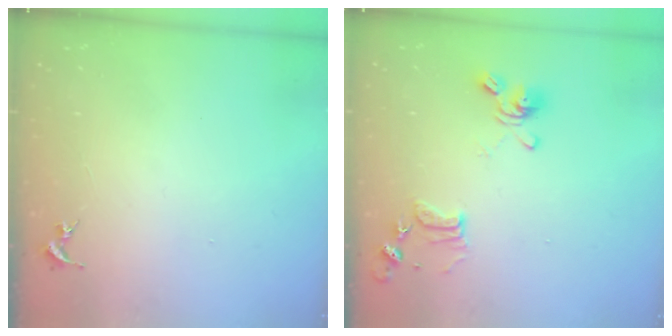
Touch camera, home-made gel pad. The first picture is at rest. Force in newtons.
{"total": 11.9, "press": 11.8, "slide": 1.3}